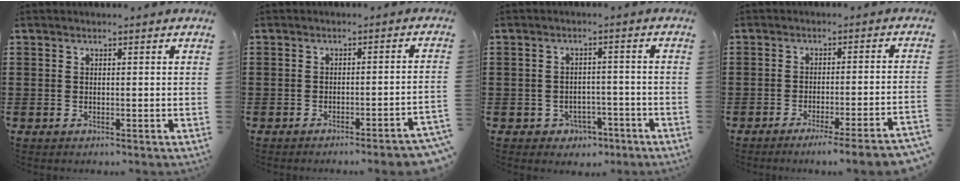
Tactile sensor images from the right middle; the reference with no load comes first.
{"total": 2.8, "force": [-2.5, -0.4, 1.3], "torque": [-0.021, -0.002, -0.049]}
{"total": 2.6, "force": [-2.1, 1.4, 0.4], "torque": [-0.014, 0.003, -0.047]}
{"total": 4.4, "force": [-3.6, -0.8, 2.3], "torque": [-0.036, -0.018, -0.069]}